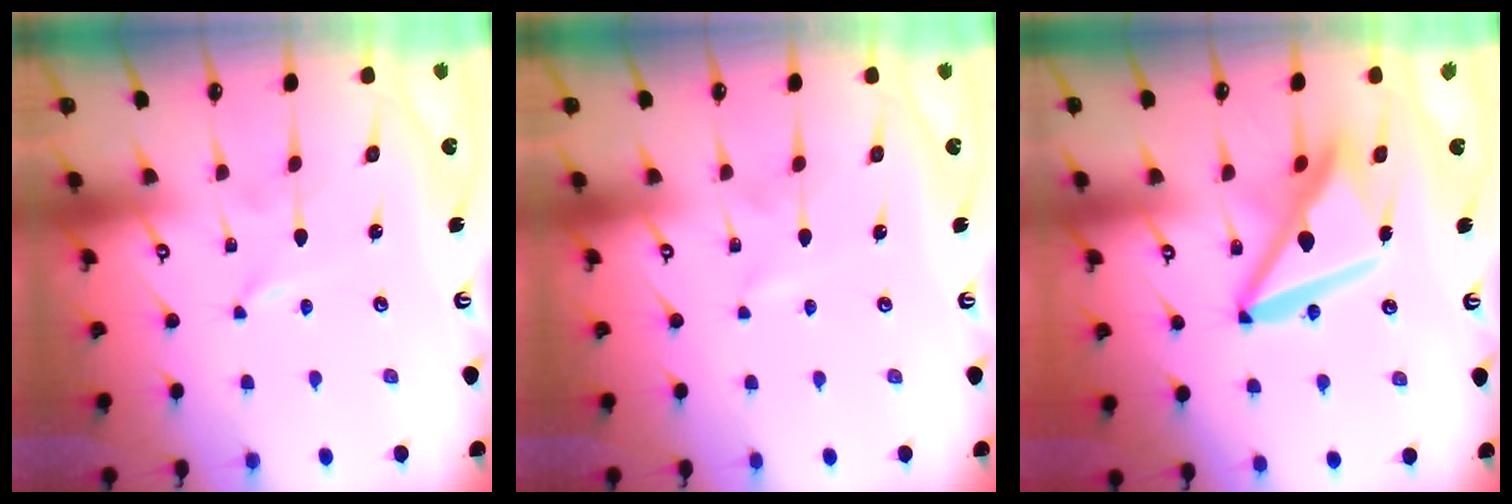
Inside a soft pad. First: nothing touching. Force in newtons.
{"total": 1.7, "press": 1.7, "slide": 0.3}
{"total": 15.3, "press": 15.2, "slide": 2.0}